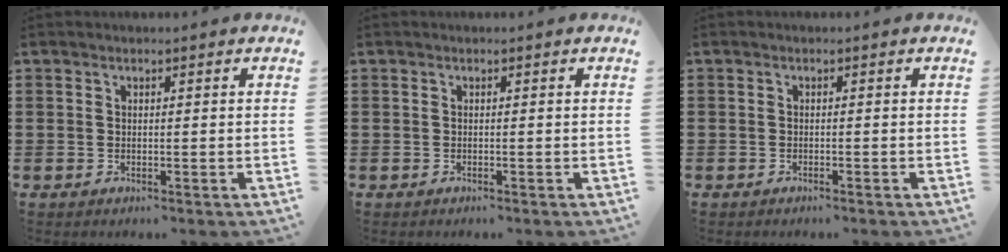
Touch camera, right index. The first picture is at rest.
{"total": 0.0}
{"total": 0.6, "force": [-0.6, 0.0, 0.1], "torque": [-0.004, -0.003, -0.011]}